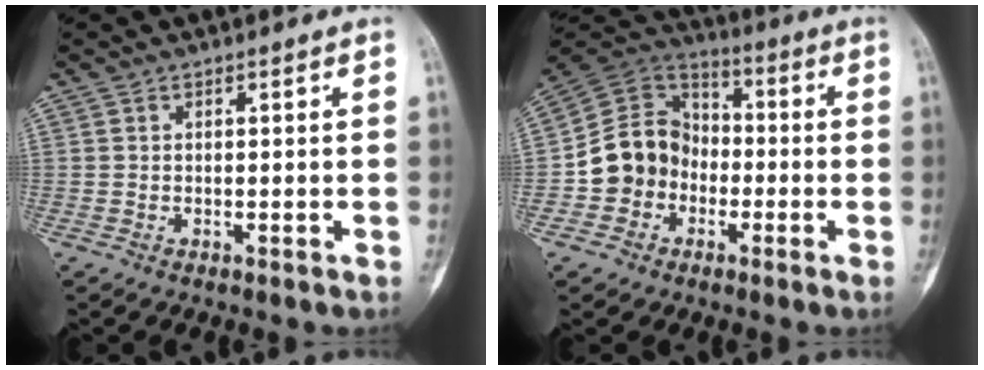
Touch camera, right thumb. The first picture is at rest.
{"total": 12.8, "force": [-3.3, 11.2, 5.2], "torque": [-0.056, 0.050, -0.068]}